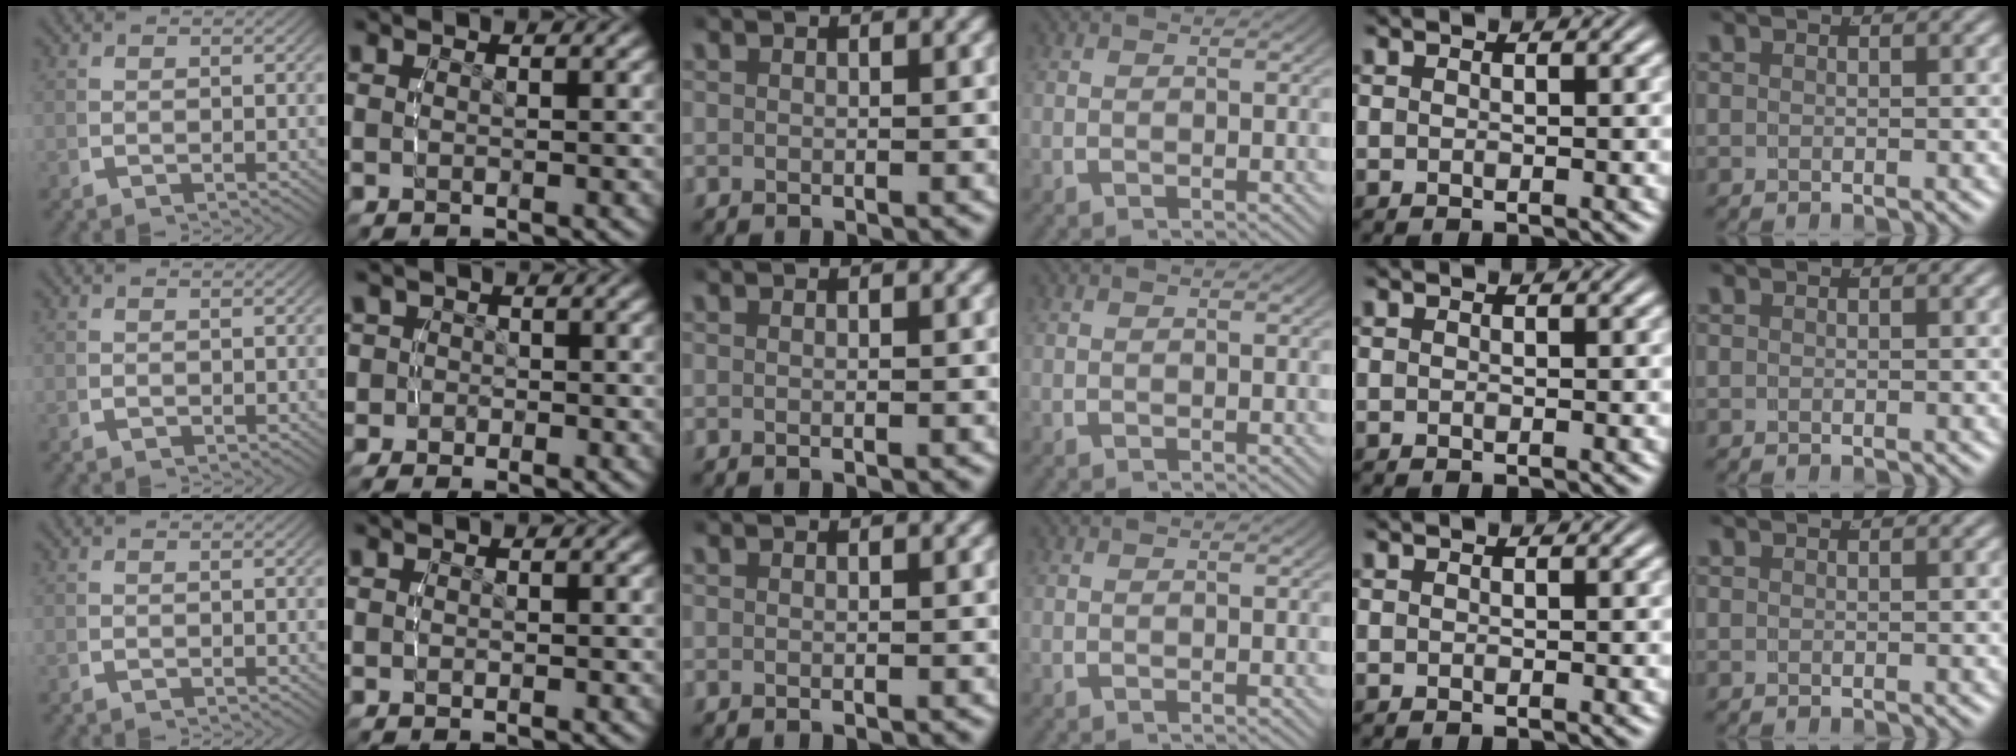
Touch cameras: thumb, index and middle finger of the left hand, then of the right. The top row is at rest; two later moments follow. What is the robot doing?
{"motion": "lift_and_place", "object": "cloth"}